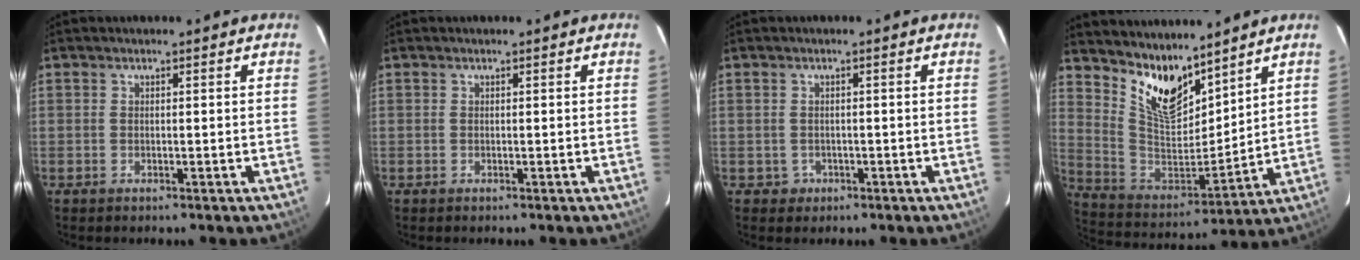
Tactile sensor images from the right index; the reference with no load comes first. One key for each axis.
{"total": 0.0}
{"total": 1.8, "fx": -0.5, "fy": 1.7, "fz": 0.2, "tx": -0.004, "ty": 0.003, "tz": 0.000}
{"total": 13.1, "fx": 10.0, "fy": 5.2, "fz": 6.7, "tx": -0.134, "ty": -0.014, "tz": 0.199}